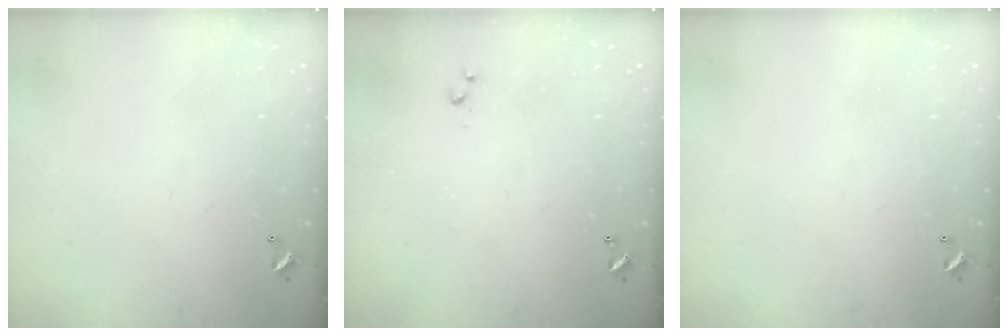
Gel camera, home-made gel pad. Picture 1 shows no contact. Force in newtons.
{"total": 3.0, "press": 3.0, "slide": 0.4}
{"total": 0.0}